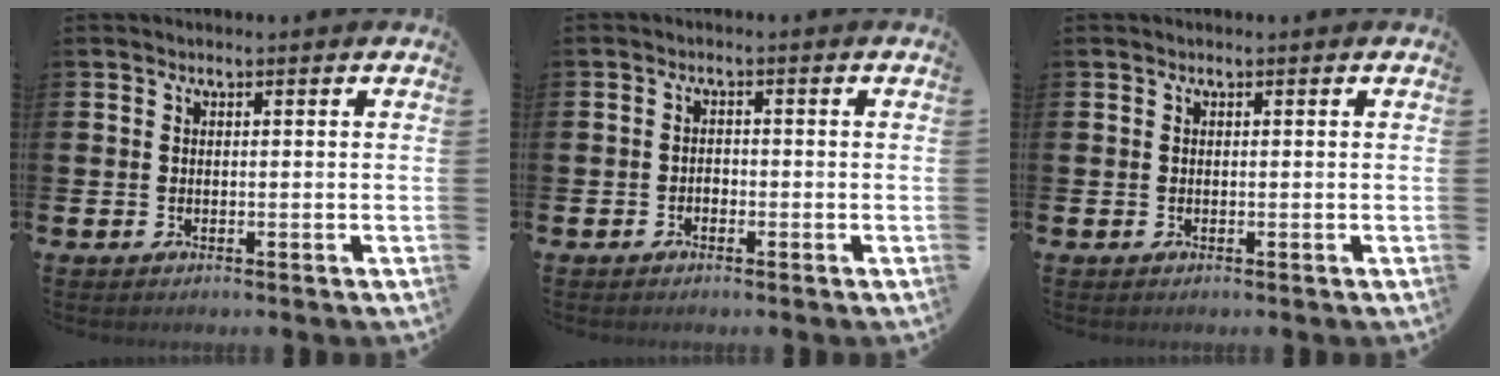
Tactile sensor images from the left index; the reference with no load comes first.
{"total": 1.1, "force": [-0.7, 0.8, 0.3], "torque": [-0.007, 0.000, -0.016]}
{"total": 0.0}